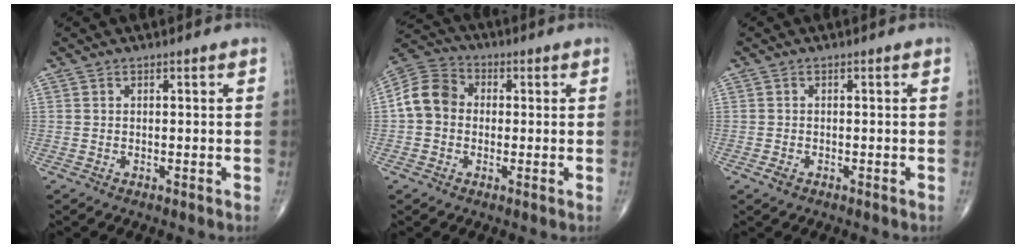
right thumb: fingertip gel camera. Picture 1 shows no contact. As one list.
[{"total": 8.8, "force": [-0.1, 7.4, 4.9], "torque": [-0.081, 0.029, -0.016]}, {"total": 1.1, "force": [-0.7, 0.7, 0.6], "torque": [-0.013, 0.001, -0.013]}]